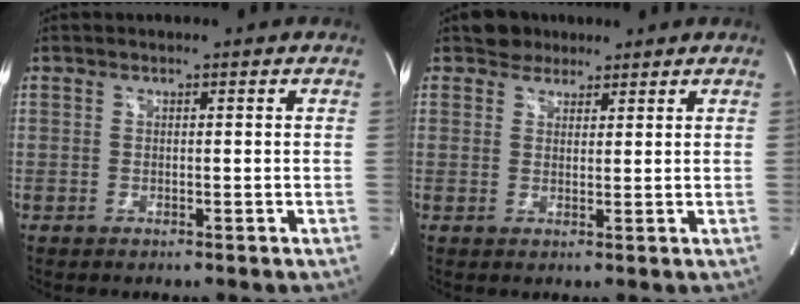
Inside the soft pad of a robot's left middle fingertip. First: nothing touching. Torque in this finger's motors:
{"motor_torque": [0.10, -0.07, -0.14, 0.01]}